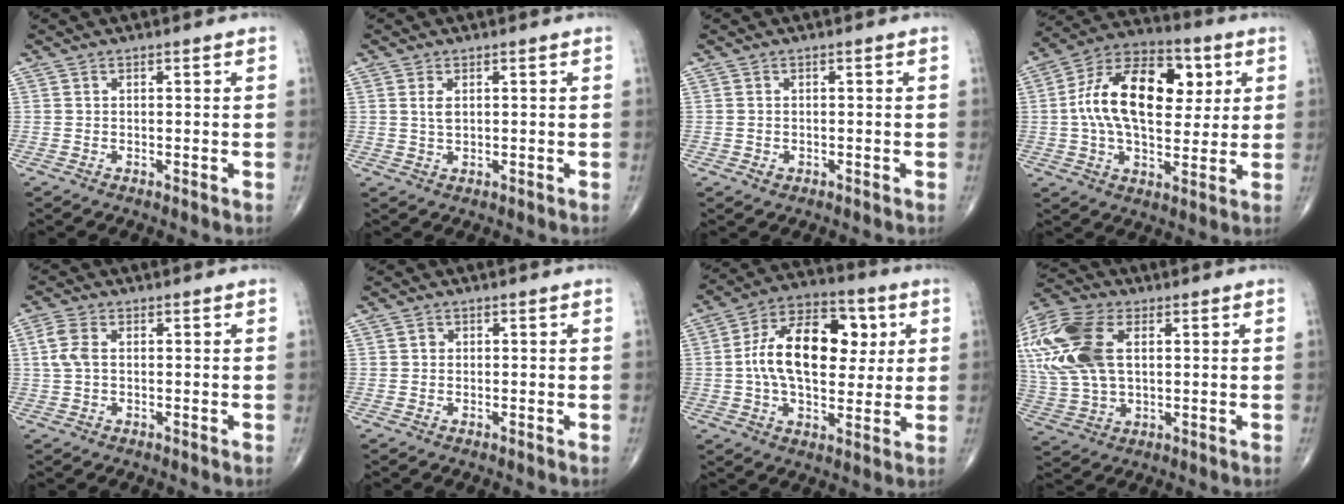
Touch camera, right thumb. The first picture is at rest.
{"total": 2.5, "force": [0.7, 1.2, 2.0], "torque": [-0.040, -0.002, 0.018]}
{"total": 1.1, "force": [-0.3, 1.0, 0.5], "torque": [-0.004, 0.003, -0.003]}
{"total": 20.4, "force": [3.7, 11.8, 16.2], "torque": [-0.248, 0.011, 0.053]}
{"total": 4.2, "force": [0.5, 2.4, 3.4], "torque": [-0.088, 0.010, 0.007]}
{"total": 0.8, "force": [0.1, 0.7, 0.3], "torque": [0.000, 0.002, 0.000]}
{"total": 18.6, "force": [2.6, 10.9, 14.9], "torque": [-0.218, 0.015, 0.036]}
{"total": 22.6, "force": [5.6, 13.5, 17.2], "torque": [-0.425, 0.018, 0.108]}